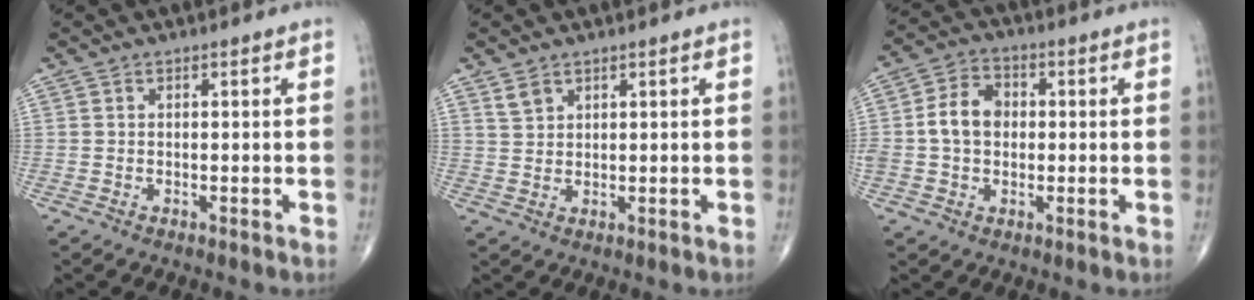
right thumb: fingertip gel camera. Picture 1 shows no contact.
{"total": 2.5, "force": [1.8, 1.5, 0.9], "torque": [-0.010, -0.005, 0.038]}
{"total": 7.9, "force": [0.1, 6.0, 5.1], "torque": [-0.082, 0.019, -0.004]}